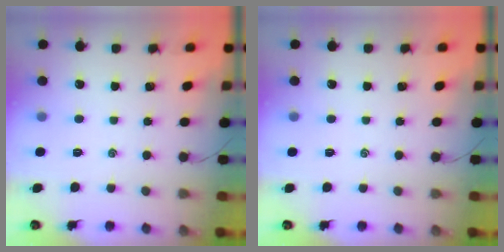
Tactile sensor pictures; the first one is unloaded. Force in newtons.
{"total": 1.1, "press": 0.9, "slide": 0.5}